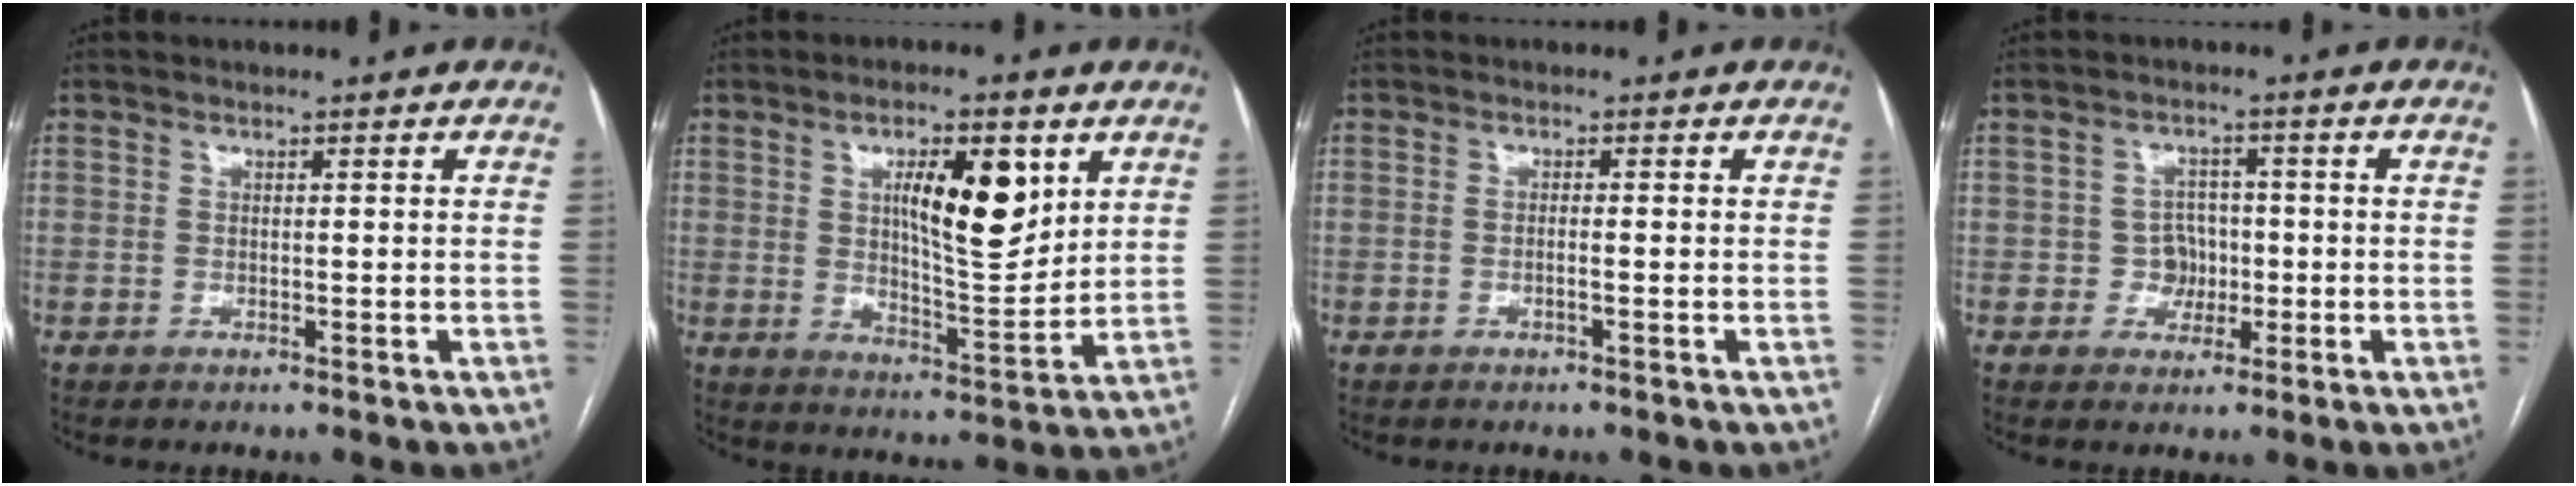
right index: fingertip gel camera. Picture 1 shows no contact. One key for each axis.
{"total": 11.5, "fx": 4.3, "fy": 3.1, "fz": 10.2, "tx": -0.164, "ty": -0.002, "tz": 0.074}
{"total": 0.9, "fx": -0.3, "fy": -0.2, "fz": 0.9, "tx": -0.016, "ty": 0.000, "tz": -0.006}
{"total": 3.6, "fx": -0.6, "fy": 3.4, "fz": 0.9, "tx": -0.002, "ty": 0.012, "tz": -0.005}